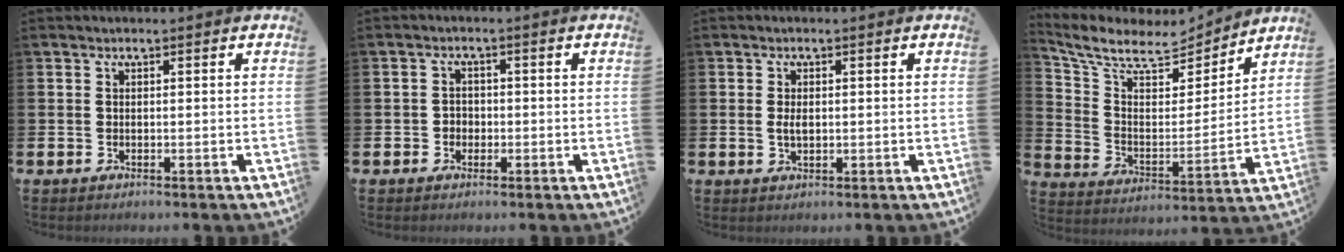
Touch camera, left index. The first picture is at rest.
{"total": 1.7, "force": [-0.5, 1.6, 0.4], "torque": [-0.010, 0.005, -0.015]}
{"total": 1.9, "force": [0.1, 1.0, 1.6], "torque": [-0.023, 0.001, -0.002]}
{"total": 7.8, "force": [6.8, 3.2, 2.4], "torque": [-0.092, -0.047, 0.115]}